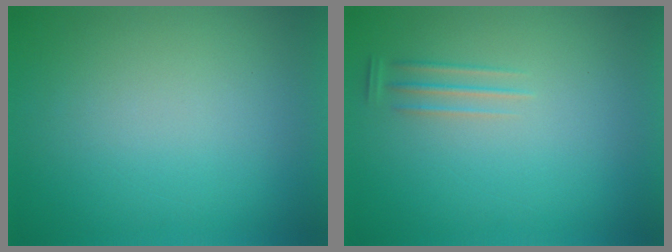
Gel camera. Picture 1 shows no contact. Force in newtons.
{"total": 1.3}